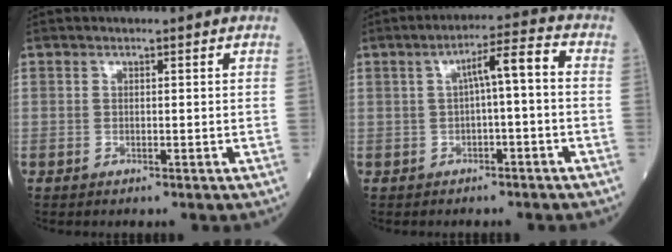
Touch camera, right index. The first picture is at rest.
{"total": 5.4, "force": [0.0, 0.7, 5.4], "torque": [-0.082, 0.024, -0.001]}